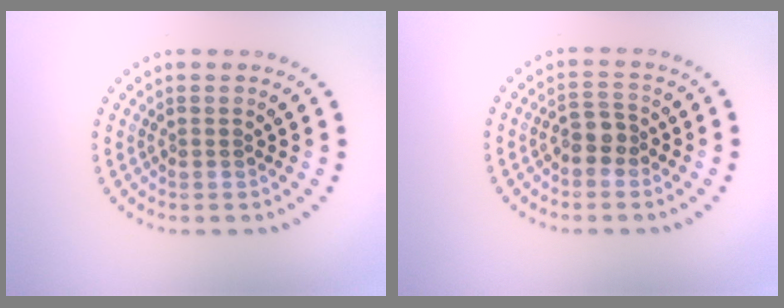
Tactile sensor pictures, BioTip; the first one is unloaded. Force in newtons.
{"total": 2.0, "press": 1.9, "slide": 0.8}